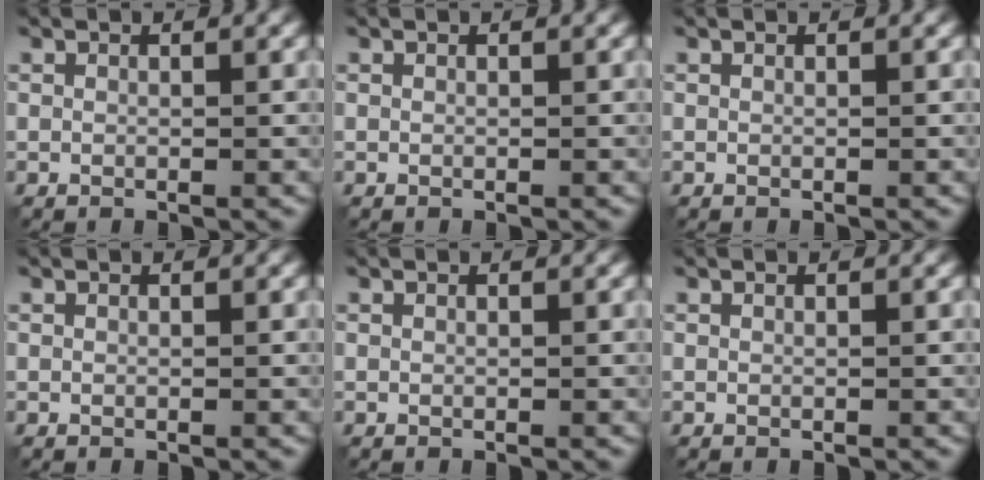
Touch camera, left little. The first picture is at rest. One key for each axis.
{"total": 0.0}
{"total": 0.0}
{"total": 0.0}
{"total": 0.0}
{"total": 0.0}